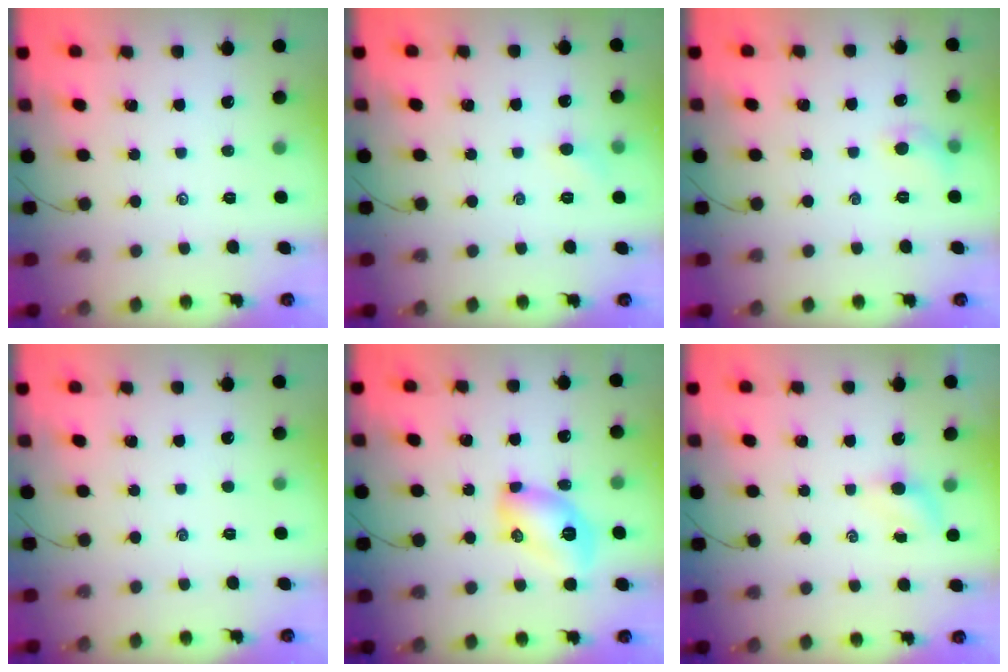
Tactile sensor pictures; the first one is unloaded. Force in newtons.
{"total": 4.1, "press": 3.9, "slide": 1.2}
{"total": 5.9, "press": 5.6, "slide": 1.8}
{"total": 0.0}
{"total": 10.1, "press": 10.0, "slide": 0.9}
{"total": 3.5, "press": 3.3, "slide": 1.0}